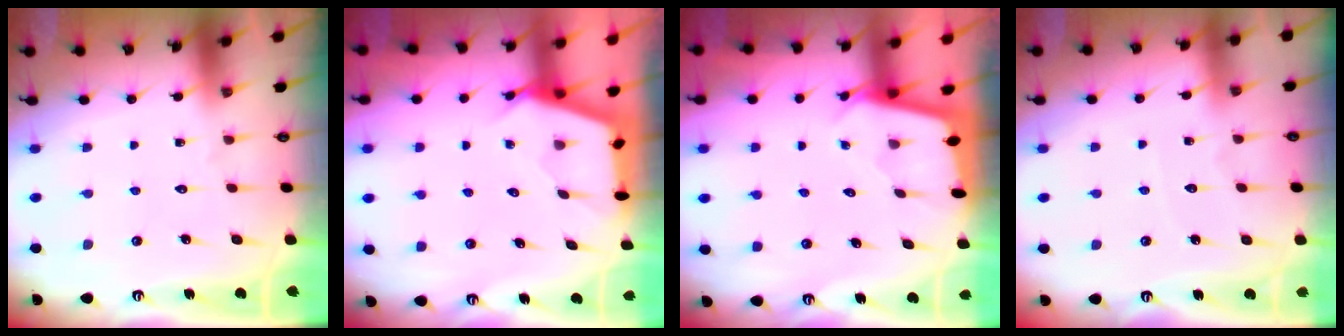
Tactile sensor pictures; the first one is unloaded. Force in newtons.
{"total": 2.7, "press": 2.7, "slide": 0.3}
{"total": 1.9, "press": 1.9, "slide": 0.2}
{"total": 2.7, "press": 2.7, "slide": 0.2}